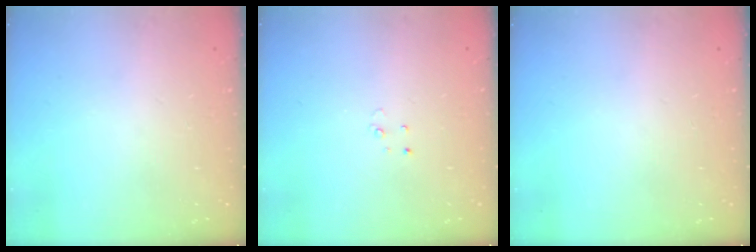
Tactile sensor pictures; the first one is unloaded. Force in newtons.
{"total": 2.3, "press": 2.3, "slide": 0.2}
{"total": 0.0}